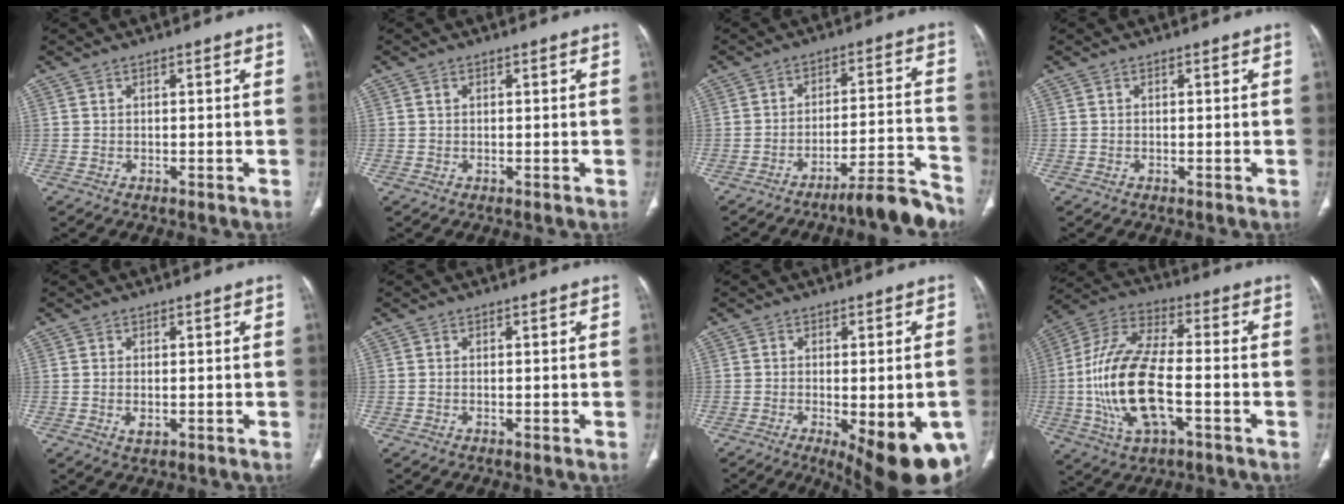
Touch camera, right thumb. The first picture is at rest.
{"total": 0.7, "force": [0.2, 0.6, 0.3], "torque": [-0.006, 0.002, 0.005]}
{"total": 9.8, "force": [-8.8, 0.4, 4.3], "torque": [-0.041, 0.087, -0.134]}
{"total": 0.0}
{"total": 2.4, "force": [-0.4, 1.4, 1.9], "torque": [-0.040, -0.005, -0.003]}
{"total": 0.0}
{"total": 17.6, "force": [-6.9, 5.8, 15.1], "torque": [-0.149, -0.007, -0.079]}
{"total": 19.0, "force": [-3.6, 8.3, 16.7], "torque": [-0.344, 0.024, -0.065]}